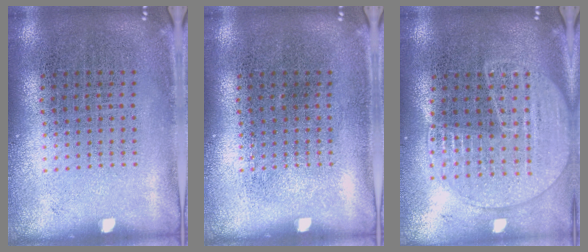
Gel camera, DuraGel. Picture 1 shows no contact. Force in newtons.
{"total": 0.0}
{"total": 1.7, "press": 1.6, "slide": 0.6}